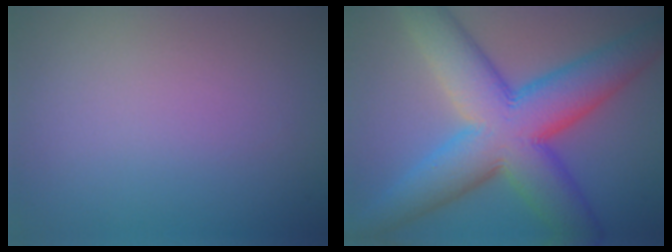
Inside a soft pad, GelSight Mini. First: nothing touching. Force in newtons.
{"total": 12.7, "press": 12.7, "slide": 0.1}